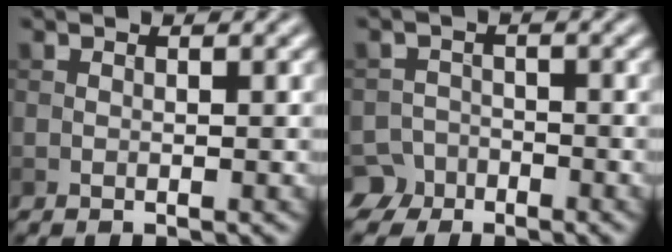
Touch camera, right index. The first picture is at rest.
{"total": 4.3, "force": [-3.3, 2.7, 0.3], "torque": [0.013, -0.003, -0.055]}